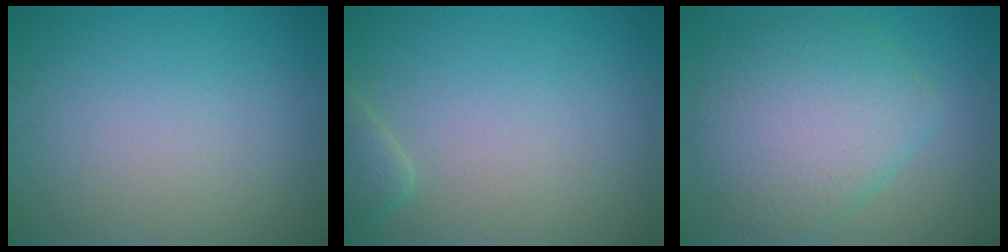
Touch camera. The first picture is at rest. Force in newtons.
{"total": 1.6, "press": 1.6, "slide": 0.2}
{"total": 7.5, "press": 7.5, "slide": 0.3}